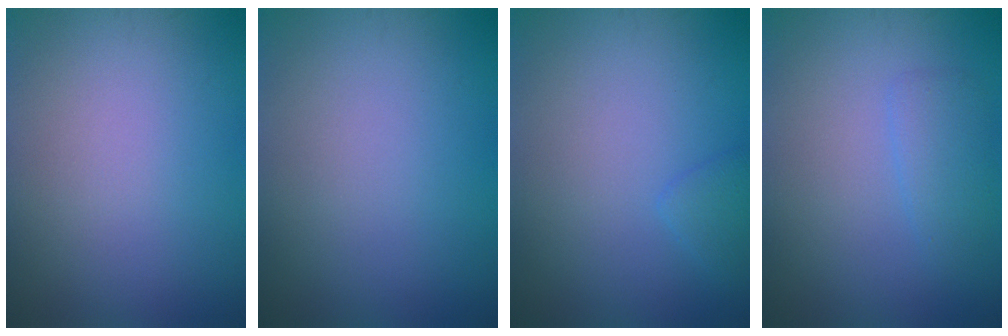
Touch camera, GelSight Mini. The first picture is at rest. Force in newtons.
{"total": 0.0}
{"total": 1.3, "press": 1.3, "slide": 0.0}
{"total": 1.9, "press": 1.9, "slide": 0.1}